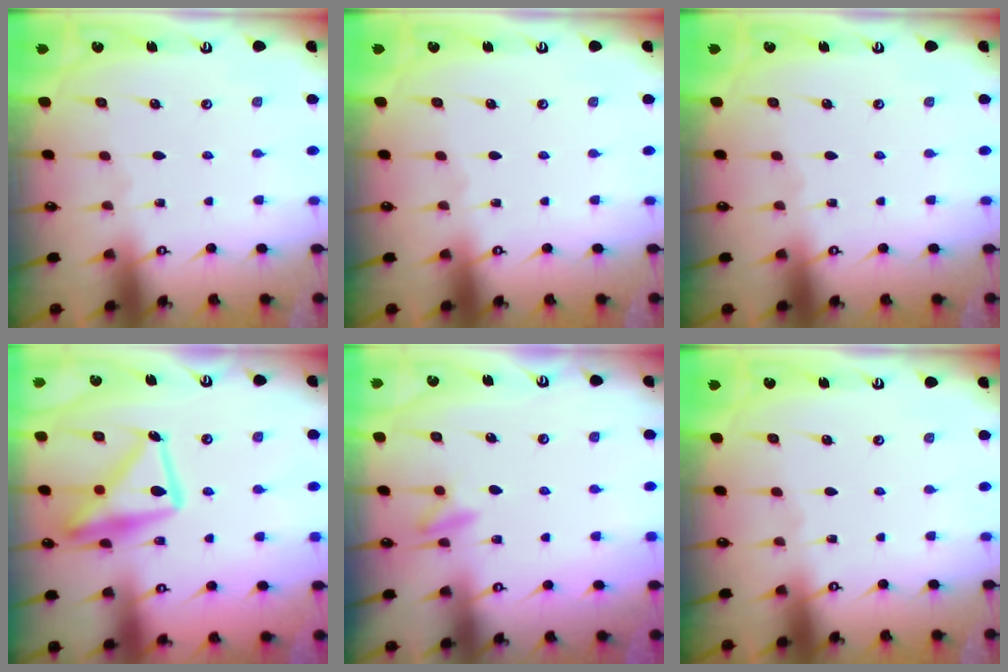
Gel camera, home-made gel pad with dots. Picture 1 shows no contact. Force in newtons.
{"total": 0.0}
{"total": 0.0}
{"total": 17.4, "press": 17.3, "slide": 1.7}
{"total": 7.8, "press": 7.7, "slide": 1.5}
{"total": 0.0}